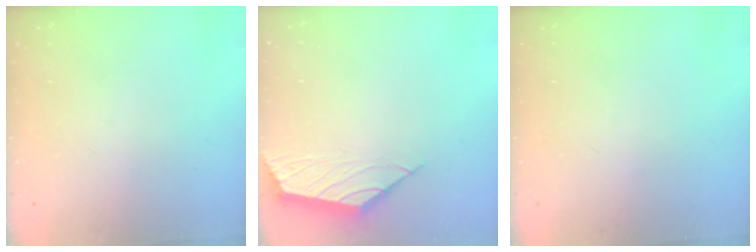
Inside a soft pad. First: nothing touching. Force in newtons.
{"total": 2.3, "press": 2.2, "slide": 0.4}
{"total": 0.0}